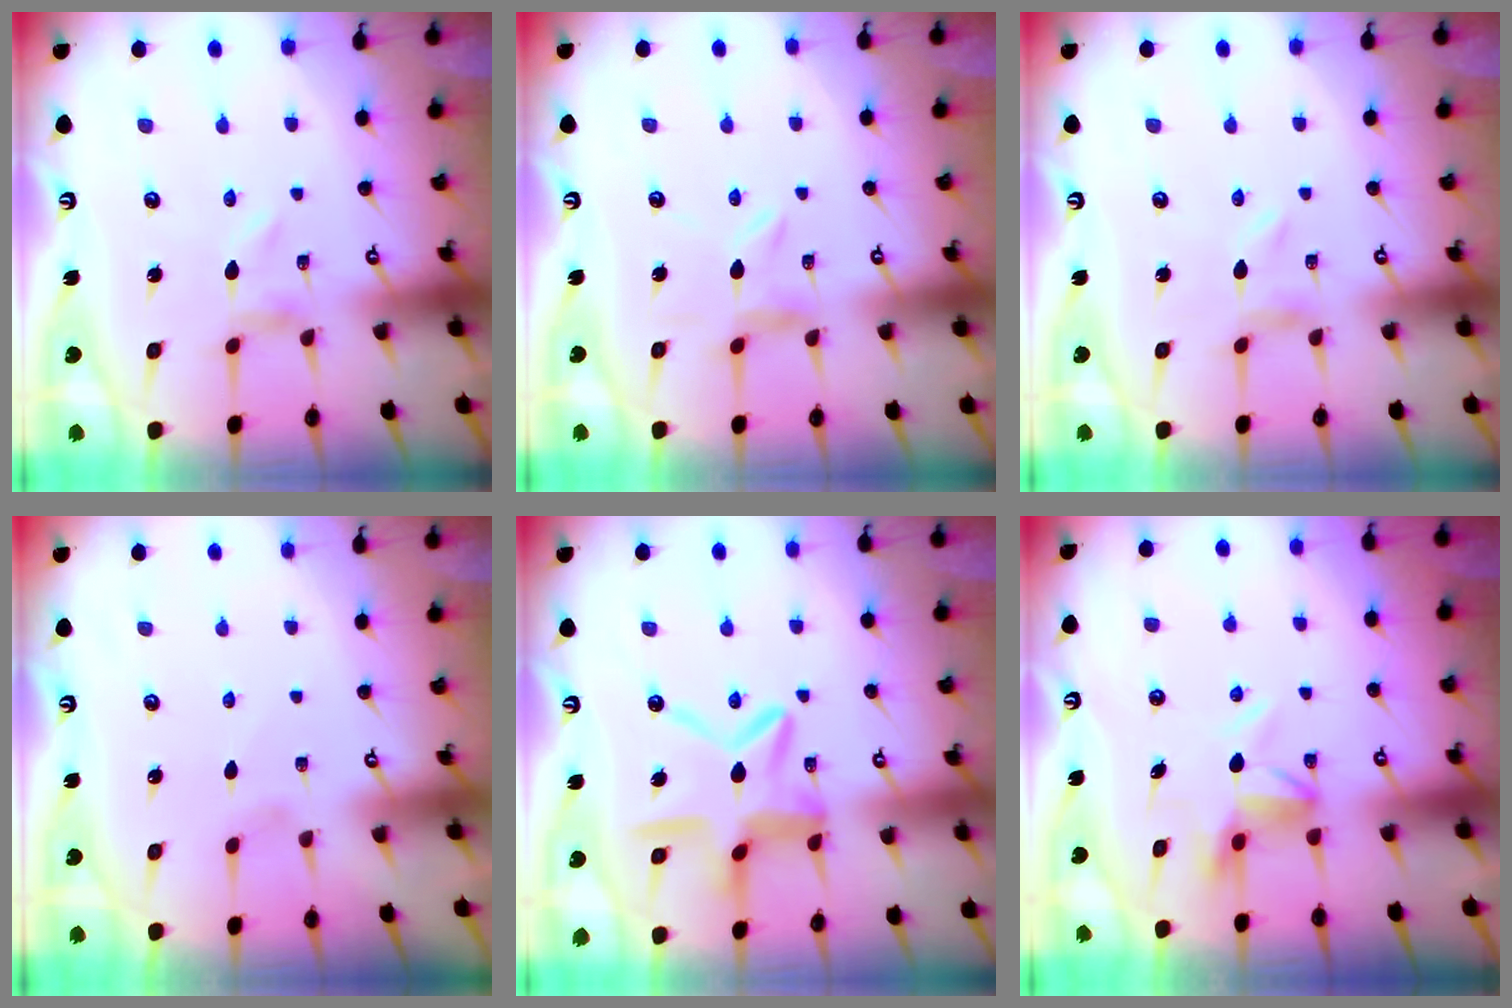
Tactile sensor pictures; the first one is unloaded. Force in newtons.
{"total": 3.4, "press": 3.3, "slide": 0.3}
{"total": 0.0}
{"total": 0.9, "press": 0.9, "slide": 0.1}
{"total": 13.6, "press": 13.5, "slide": 1.3}
{"total": 5.3, "press": 5.3, "slide": 0.2}